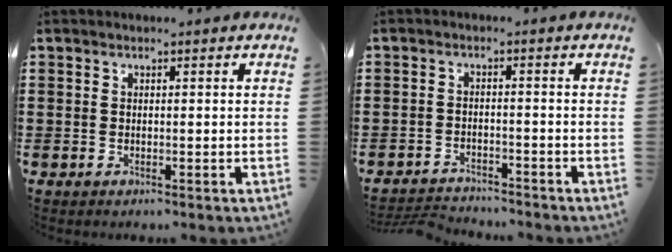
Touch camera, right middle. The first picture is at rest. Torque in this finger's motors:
{"motor_torque": [0.02, -0.01, 0.01, 0.04]}